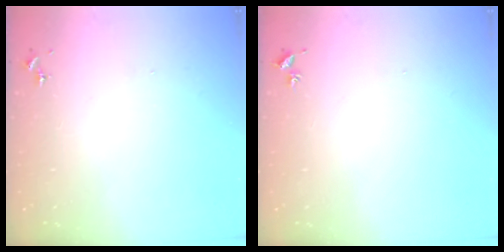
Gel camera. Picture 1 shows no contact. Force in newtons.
{"total": 2.1, "press": 2.1, "slide": 0.2}